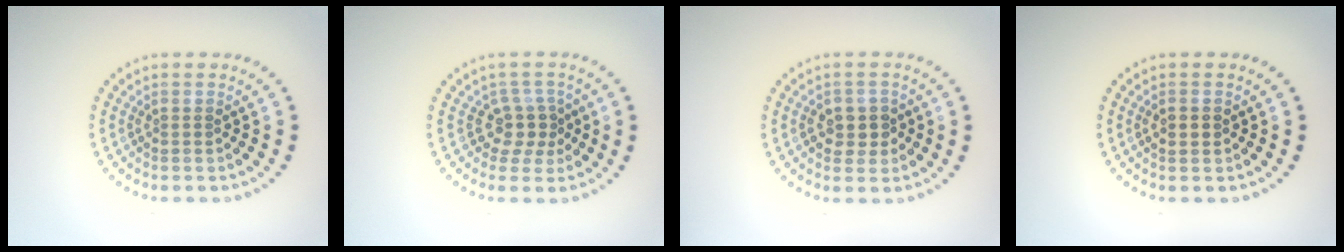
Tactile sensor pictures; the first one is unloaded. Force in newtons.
{"total": 2.5, "press": 1.8, "slide": 1.7}
{"total": 2.6, "press": 2.5, "slide": 0.3}
{"total": 1.8, "press": 1.8, "slide": 0.2}